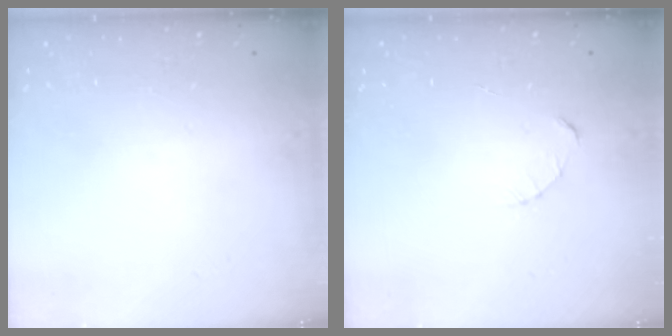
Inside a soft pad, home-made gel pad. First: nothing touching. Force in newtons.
{"total": 2.3, "press": 2.3, "slide": 0.3}